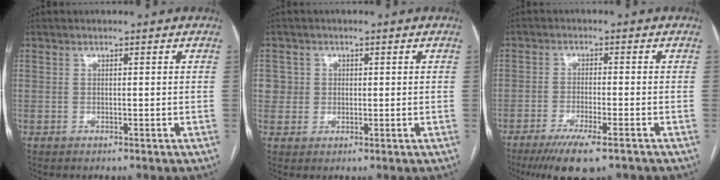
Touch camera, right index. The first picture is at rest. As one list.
[{"total": 2.9, "force": [0.5, 2.9, 0.1], "torque": [0.015, 0.008, 0.009]}, {"total": 9.5, "force": [-7.0, 0.9, 6.4], "torque": [-0.100, -0.020, -0.109]}]